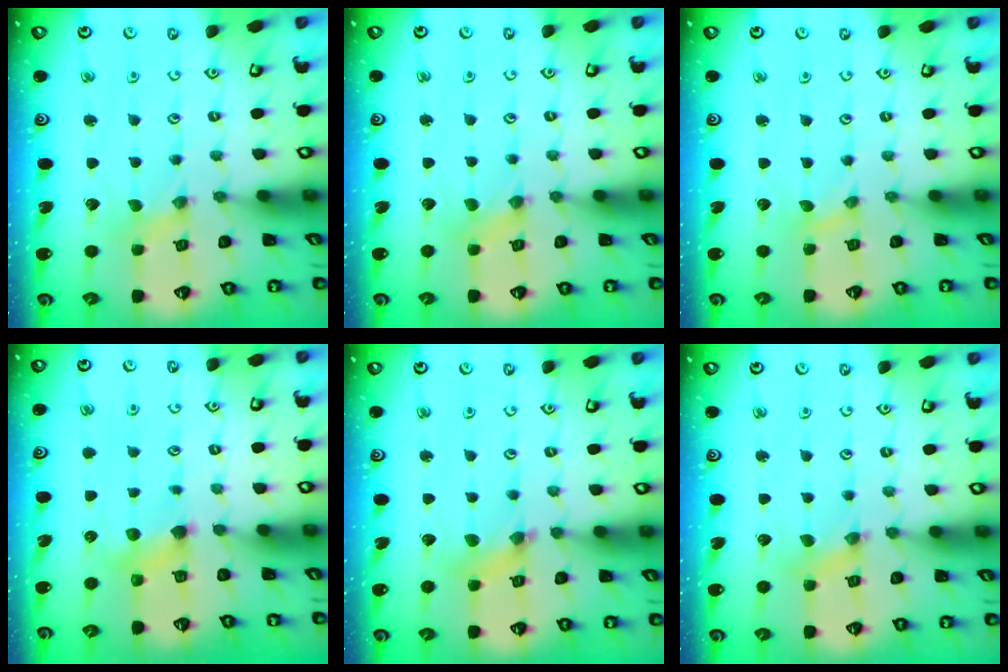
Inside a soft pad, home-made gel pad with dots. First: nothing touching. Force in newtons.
{"total": 2.5, "press": 2.5, "slide": 0.3}
{"total": 0.0}
{"total": 5.2, "press": 5.1, "slide": 0.6}
{"total": 6.2, "press": 6.2, "slide": 0.6}
{"total": 2.7, "press": 2.7, "slide": 0.2}